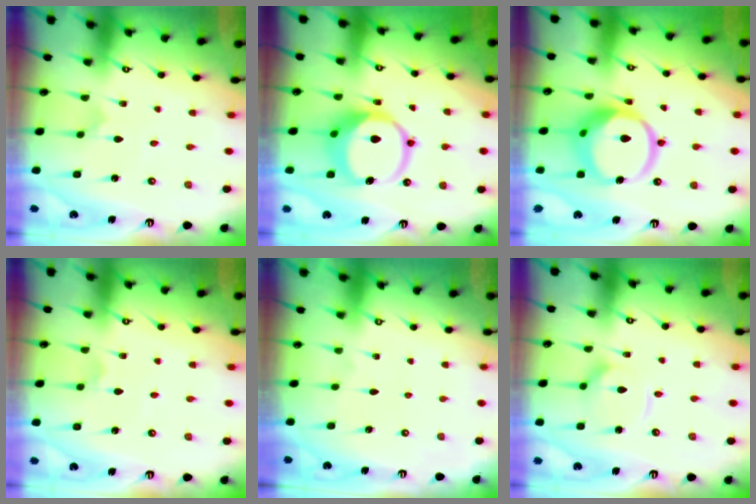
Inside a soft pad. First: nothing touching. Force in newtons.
{"total": 11.4, "press": 11.3, "slide": 1.7}
{"total": 15.1, "press": 15.0, "slide": 1.7}
{"total": 2.0, "press": 2.0, "slide": 0.4}
{"total": 0.0}
{"total": 8.6, "press": 8.5, "slide": 0.8}